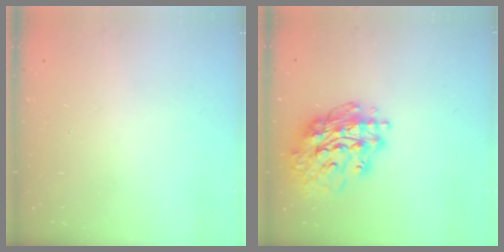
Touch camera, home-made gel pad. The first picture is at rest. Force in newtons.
{"total": 18.9, "press": 18.8, "slide": 2.2}